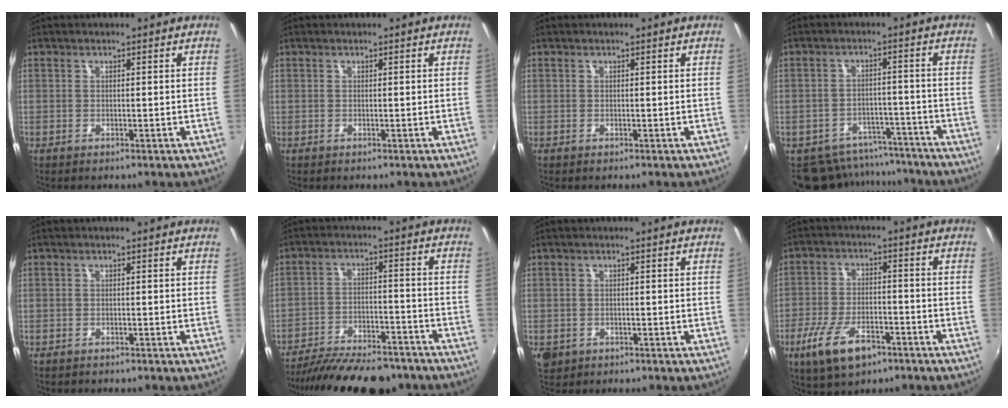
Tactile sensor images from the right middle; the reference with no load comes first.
{"total": 0.0}
{"total": 0.0}
{"total": 12.8, "force": [-11.0, 5.9, 2.7], "torque": [-0.069, 0.018, -0.143]}
{"total": 0.7, "force": [-0.6, 0.4, 0.0], "torque": [-0.004, -0.002, -0.010]}
{"total": 19.0, "force": [-16.2, 5.3, 8.4], "torque": [-0.167, -0.025, -0.235]}
{"total": 3.7, "force": [-1.1, 3.0, 1.7], "torque": [-0.038, -0.007, -0.015]}
{"total": 10.9, "force": [-6.2, 4.9, 7.5], "torque": [-0.170, -0.019, -0.109]}